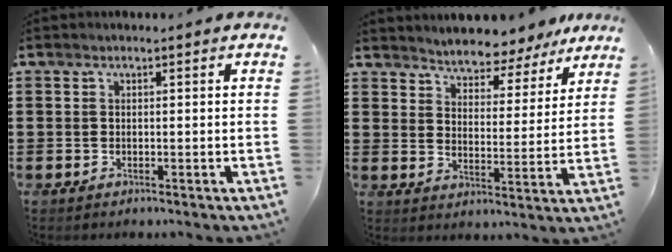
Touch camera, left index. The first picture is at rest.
{"total": 4.7, "force": [4.7, 0.4, -0.5], "torque": [-0.020, -0.034, 0.081]}